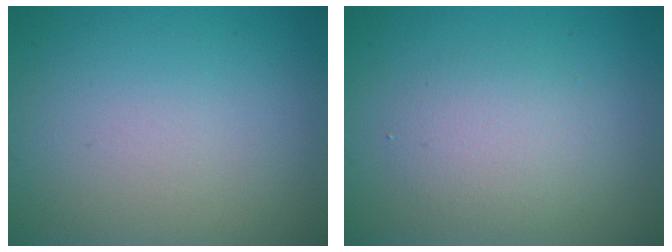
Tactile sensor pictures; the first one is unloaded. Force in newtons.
{"total": 2.7, "press": 2.7, "slide": 0.2}